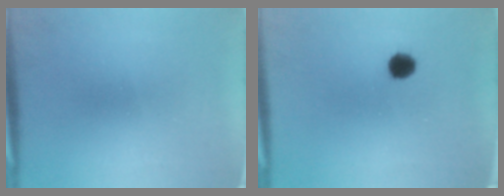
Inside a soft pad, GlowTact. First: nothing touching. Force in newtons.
{"total": 2.8}